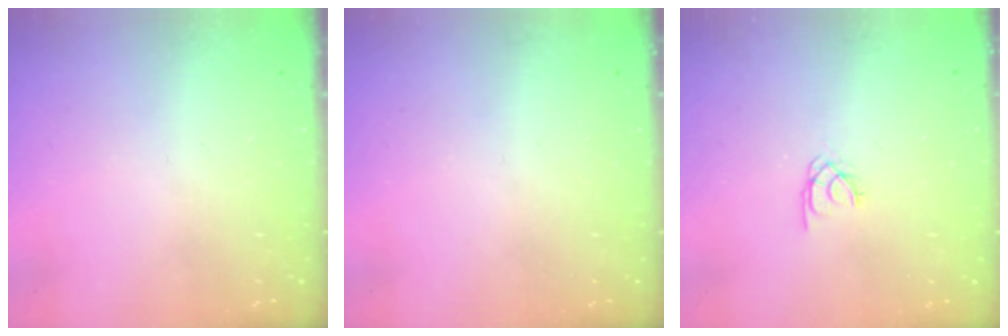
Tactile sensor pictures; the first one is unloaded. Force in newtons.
{"total": 0.0}
{"total": 1.8, "press": 1.8, "slide": 0.3}